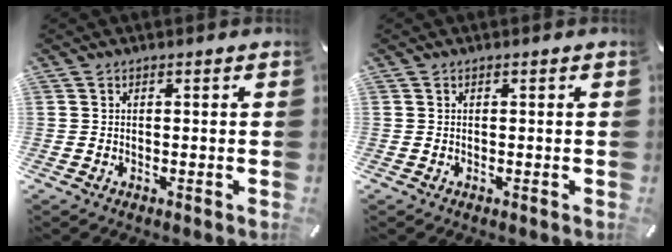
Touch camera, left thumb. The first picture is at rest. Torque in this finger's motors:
{"motor_torque": [0.09, 0.07, -0.09, 0.04, 0.00]}